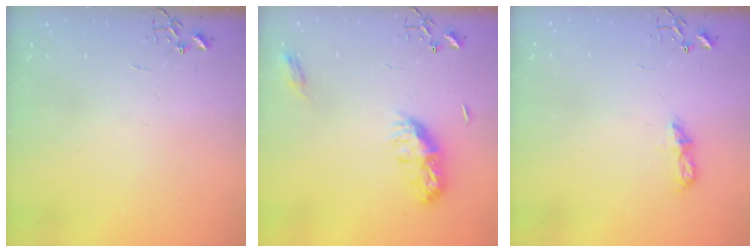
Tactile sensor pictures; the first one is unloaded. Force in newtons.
{"total": 9.6, "press": 9.6, "slide": 0.1}
{"total": 6.7, "press": 6.6, "slide": 0.8}